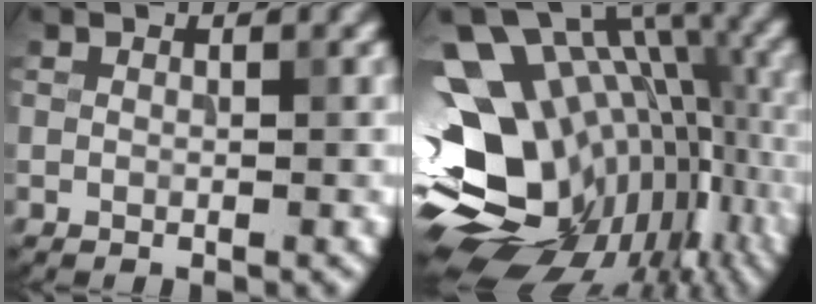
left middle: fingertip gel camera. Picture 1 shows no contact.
{"total": 17.1, "force": [-3.4, 11.0, 12.6], "torque": [-0.201, -0.007, -0.033]}